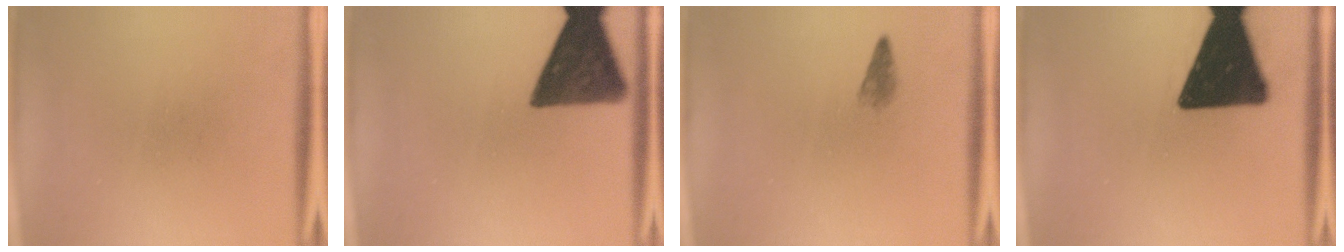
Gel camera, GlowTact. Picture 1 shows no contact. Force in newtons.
{"total": 13.6}
{"total": 1.2}
{"total": 20.1}